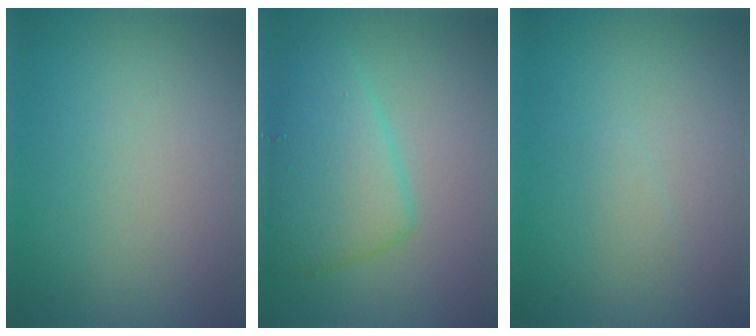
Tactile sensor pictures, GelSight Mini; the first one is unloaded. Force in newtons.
{"total": 5.3, "press": 5.3, "slide": 0.2}
{"total": 0.7, "press": 0.7, "slide": 0.1}